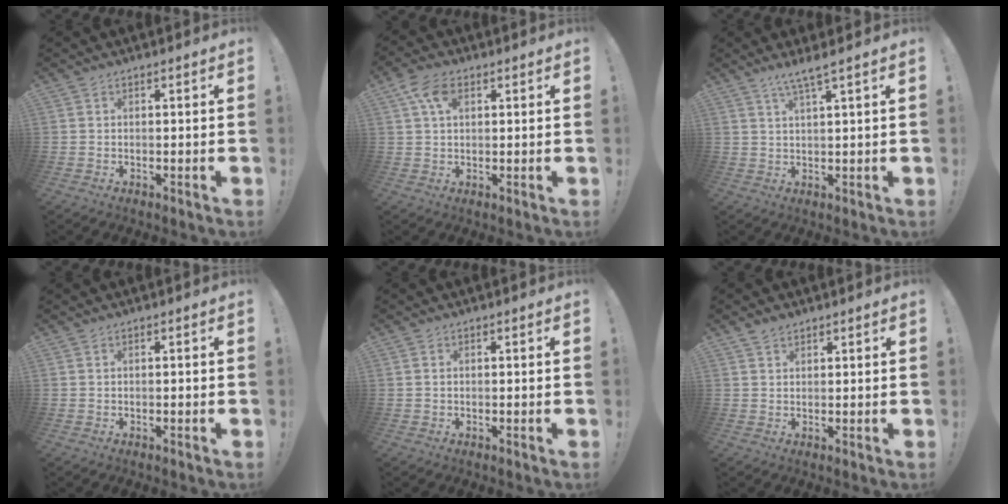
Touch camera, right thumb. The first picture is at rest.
{"total": 7.3, "force": [2.9, 4.5, 5.0], "torque": [-0.085, 0.003, 0.057]}
{"total": 4.1, "force": [2.8, -0.5, 3.0], "torque": [-0.057, -0.012, 0.045]}
{"total": 0.0}
{"total": 0.6, "force": [0.3, 0.4, 0.2], "torque": [-0.006, 0.003, 0.005]}
{"total": 2.4, "force": [1.9, 1.2, 0.7], "torque": [-0.010, -0.010, 0.036]}